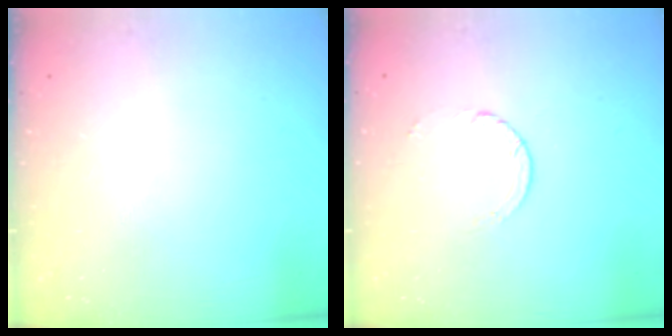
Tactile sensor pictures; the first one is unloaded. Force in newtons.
{"total": 2.5, "press": 2.4, "slide": 0.2}